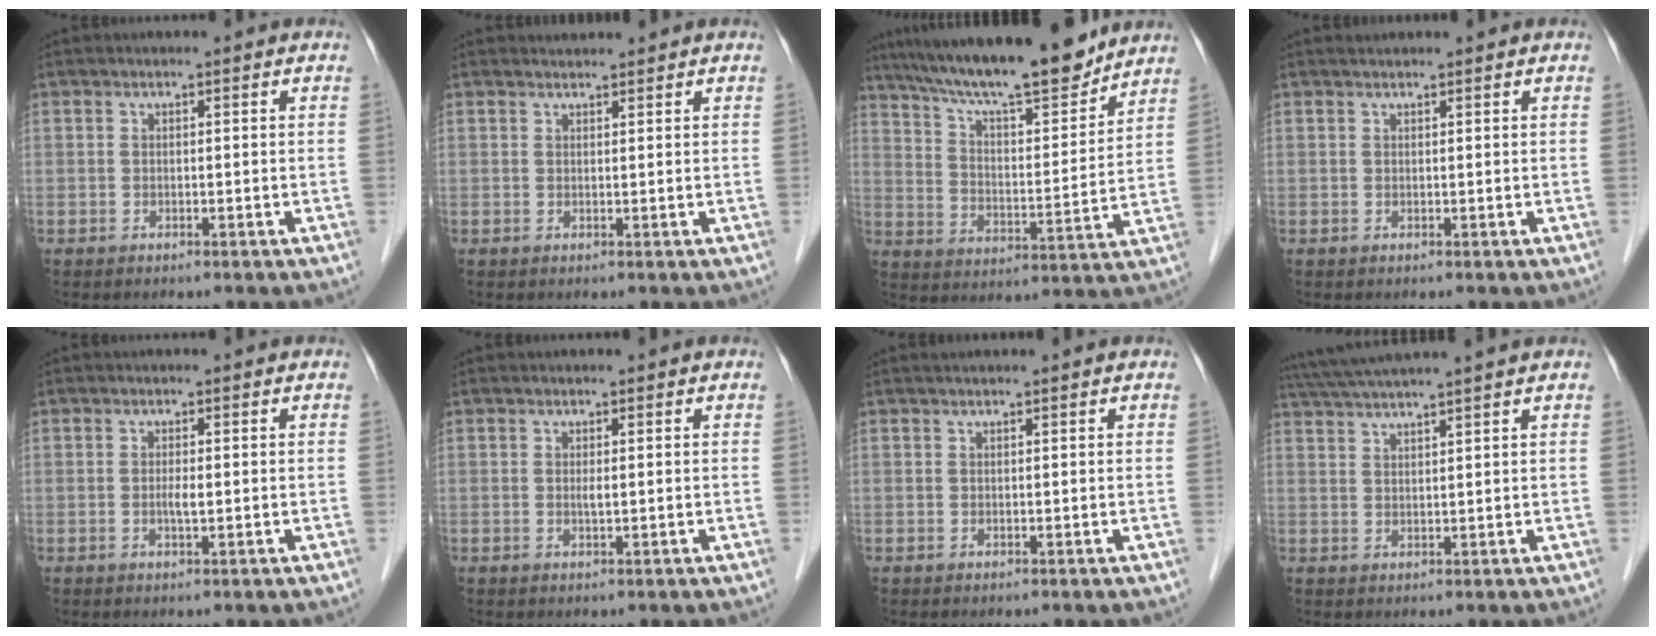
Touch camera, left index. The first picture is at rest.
{"total": 1.2, "force": [1.2, 0.0, -0.1], "torque": [-0.009, 0.007, 0.023]}
{"total": 18.6, "force": [16.0, 2.0, 9.2], "torque": [-0.156, 0.007, 0.258]}
{"total": 1.2, "force": [1.1, 0.0, 0.4], "torque": [-0.008, 0.016, 0.022]}
{"total": 1.4, "force": [0.0, 0.2, 1.3], "torque": [-0.029, -0.003, -0.002]}
{"total": 0.7, "force": [0.2, 0.1, 0.7], "torque": [-0.018, -0.003, 0.003]}
{"total": 1.6, "force": [1.4, 0.0, 0.8], "torque": [-0.009, 0.020, 0.023]}
{"total": 9.8, "force": [8.6, -1.5, 4.4], "torque": [-0.080, 0.028, 0.134]}